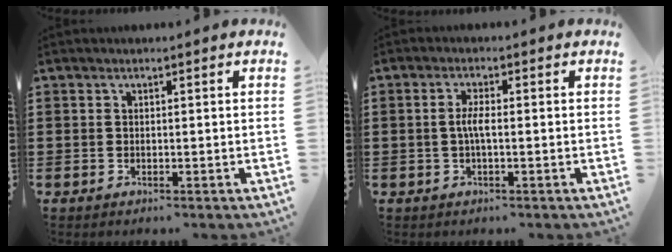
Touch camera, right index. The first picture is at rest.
{"total": 2.9, "force": [-0.5, 0.6, 2.8], "torque": [-0.057, -0.002, -0.012]}